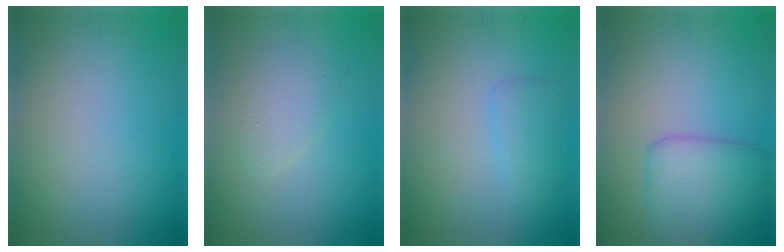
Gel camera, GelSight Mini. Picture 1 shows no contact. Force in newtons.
{"total": 2.4, "press": 2.4, "slide": 0.1}
{"total": 1.8, "press": 1.8, "slide": 0.0}
{"total": 4.3, "press": 4.3, "slide": 0.2}